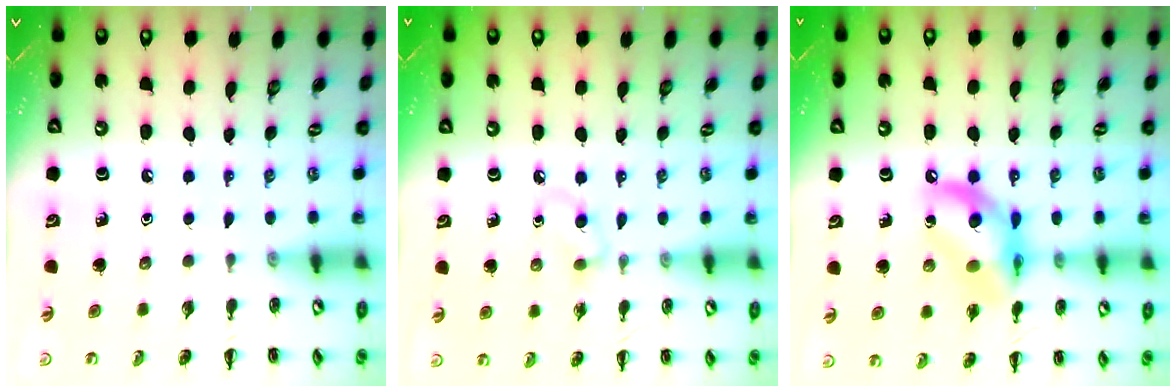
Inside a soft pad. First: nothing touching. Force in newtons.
{"total": 3.5, "press": 3.2, "slide": 1.3}
{"total": 12.4, "press": 11.9, "slide": 3.3}